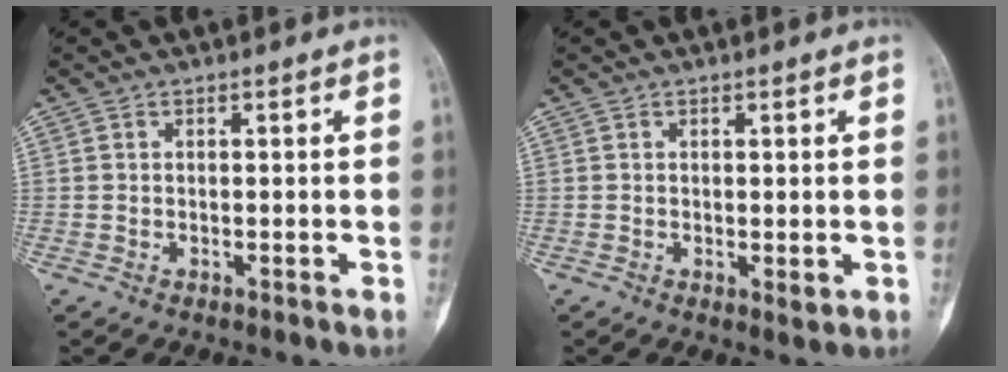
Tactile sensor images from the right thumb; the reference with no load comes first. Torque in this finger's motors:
{"motor_torque": [0.53, 0.29, 0.07, -0.20, 0.06]}